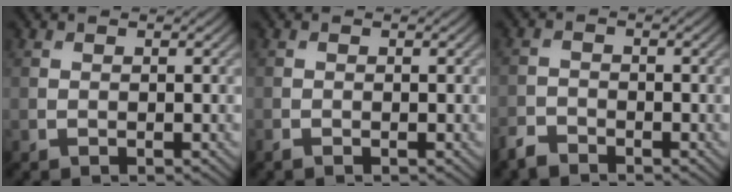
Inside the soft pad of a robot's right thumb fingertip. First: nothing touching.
{"total": 0.6, "force": [-0.5, 0.1, 0.1], "torque": [-0.003, -0.001, -0.010]}
{"total": 2.3, "force": [-2.1, 0.8, 0.5], "torque": [-0.012, -0.003, -0.051]}